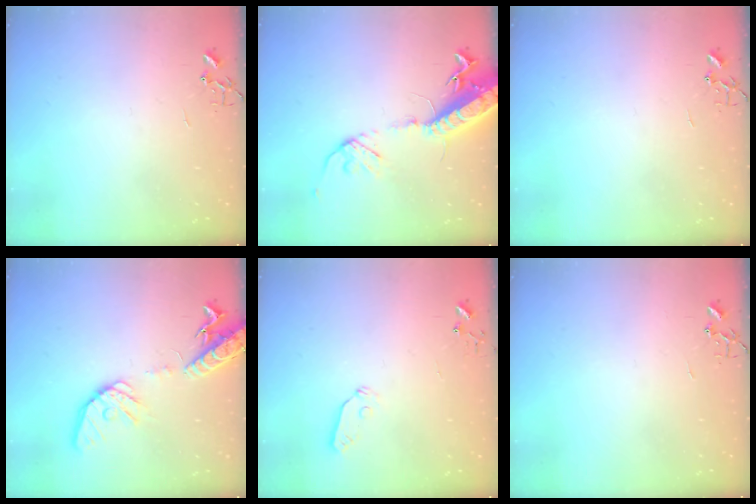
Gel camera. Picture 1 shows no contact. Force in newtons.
{"total": 17.1, "press": 16.6, "slide": 4.0}
{"total": 0.0}
{"total": 16.0, "press": 15.8, "slide": 2.5}
{"total": 4.3, "press": 4.3, "slide": 0.3}
{"total": 0.0}